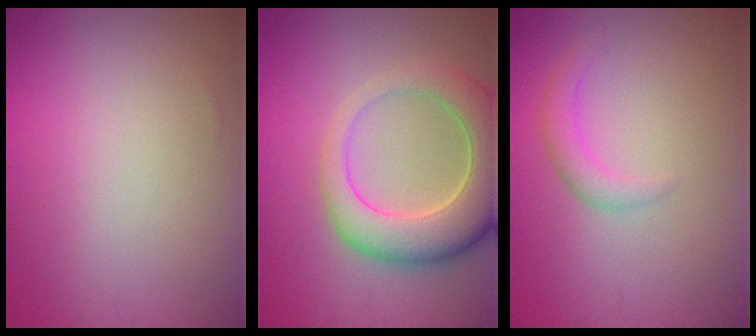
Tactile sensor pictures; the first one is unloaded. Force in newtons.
{"total": 8.0, "press": 8.0, "slide": 0.6}
{"total": 1.8, "press": 1.8, "slide": 0.0}